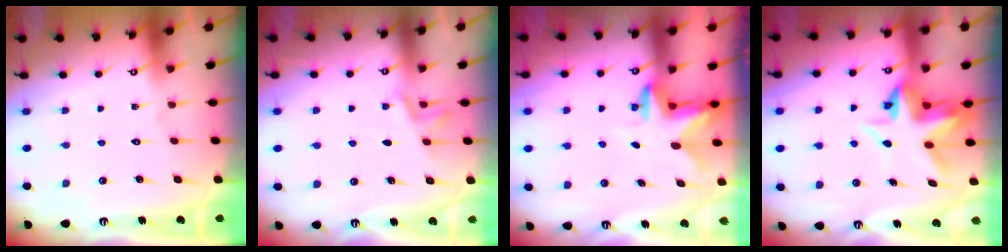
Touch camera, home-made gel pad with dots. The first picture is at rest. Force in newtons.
{"total": 5.2, "press": 4.5, "slide": 2.6}
{"total": 2.8, "press": 2.7, "slide": 0.5}
{"total": 6.7, "press": 6.5, "slide": 1.7}